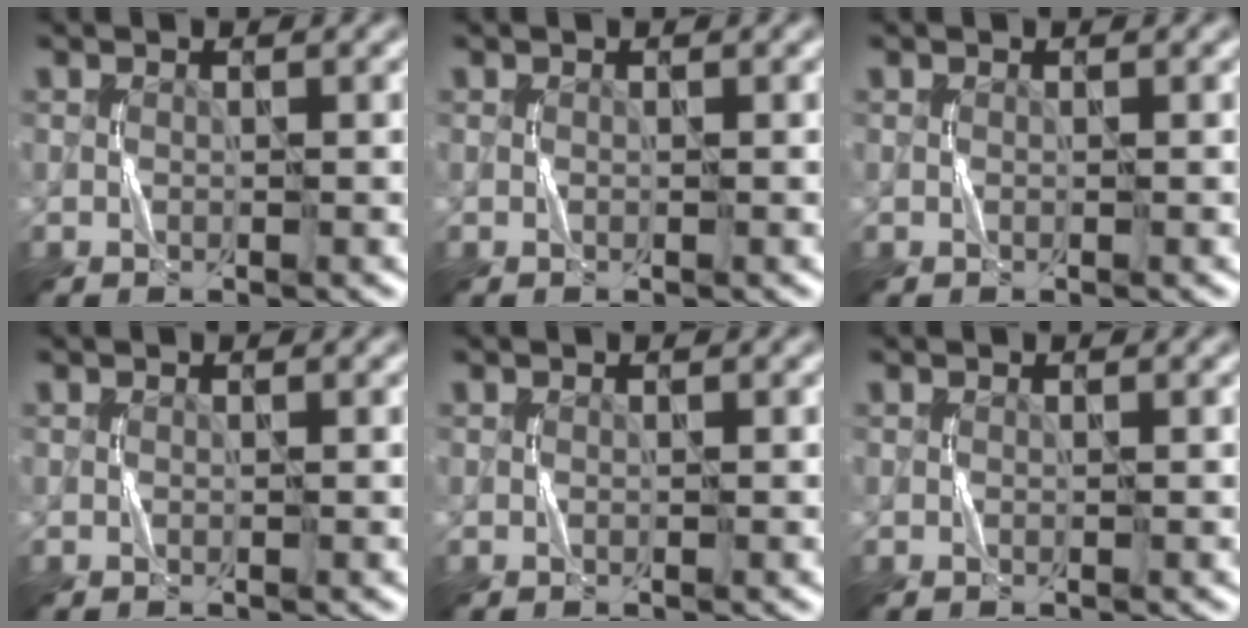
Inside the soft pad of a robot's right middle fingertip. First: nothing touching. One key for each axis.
{"total": 0.0}
{"total": 0.0}
{"total": 0.0}
{"total": 0.0}
{"total": 0.0}